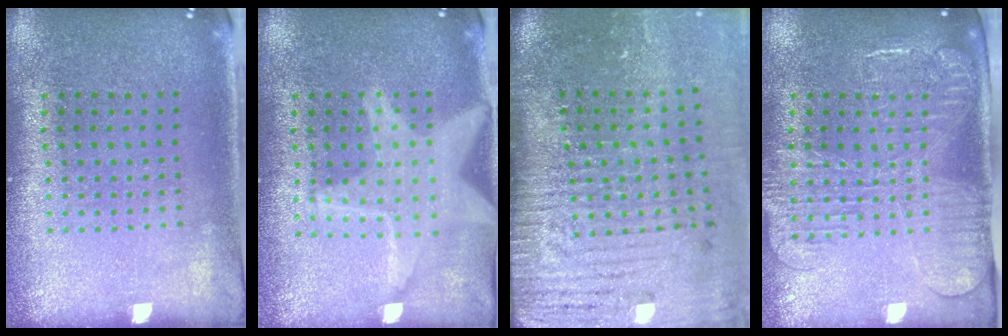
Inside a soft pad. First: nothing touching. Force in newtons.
{"total": 2.6, "press": 2.6, "slide": 0.4}
{"total": 5.2, "press": 4.3, "slide": 2.9}
{"total": 2.5, "press": 2.1, "slide": 1.4}